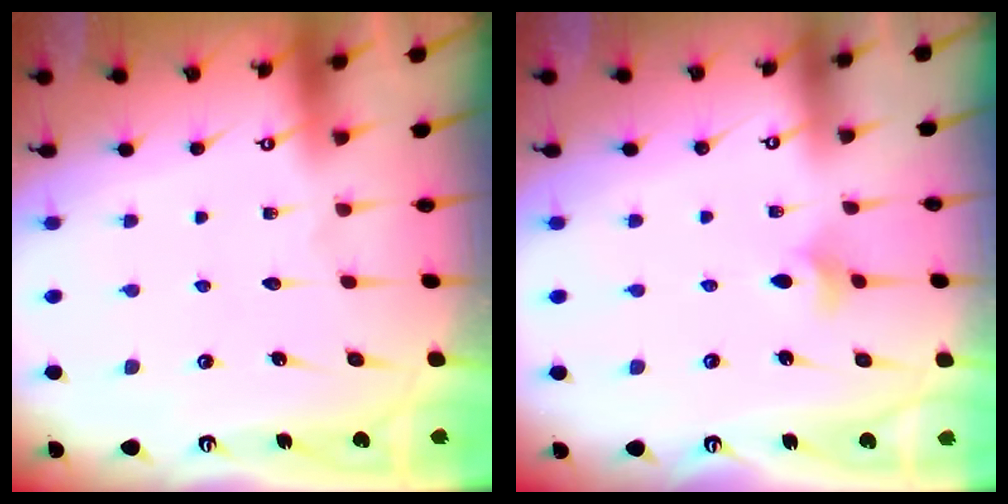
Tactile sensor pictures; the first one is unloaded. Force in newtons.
{"total": 3.8, "press": 3.6, "slide": 1.1}